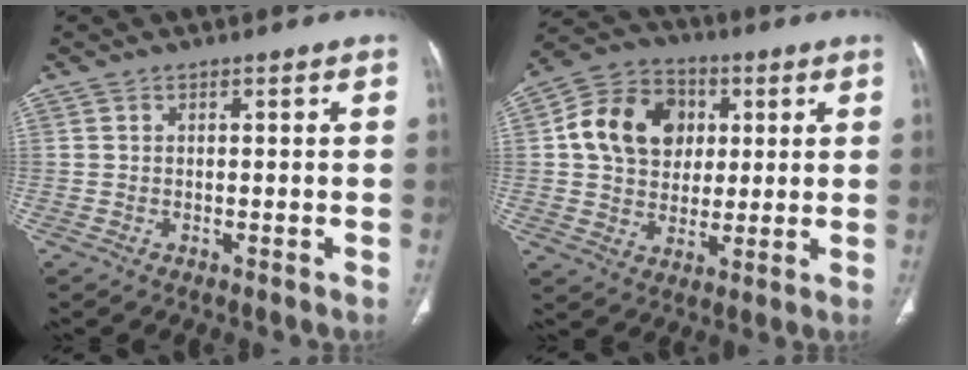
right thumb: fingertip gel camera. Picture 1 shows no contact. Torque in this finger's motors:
{"motor_torque": [-0.92, 1.11, 0.43, 0.10, 0.15]}